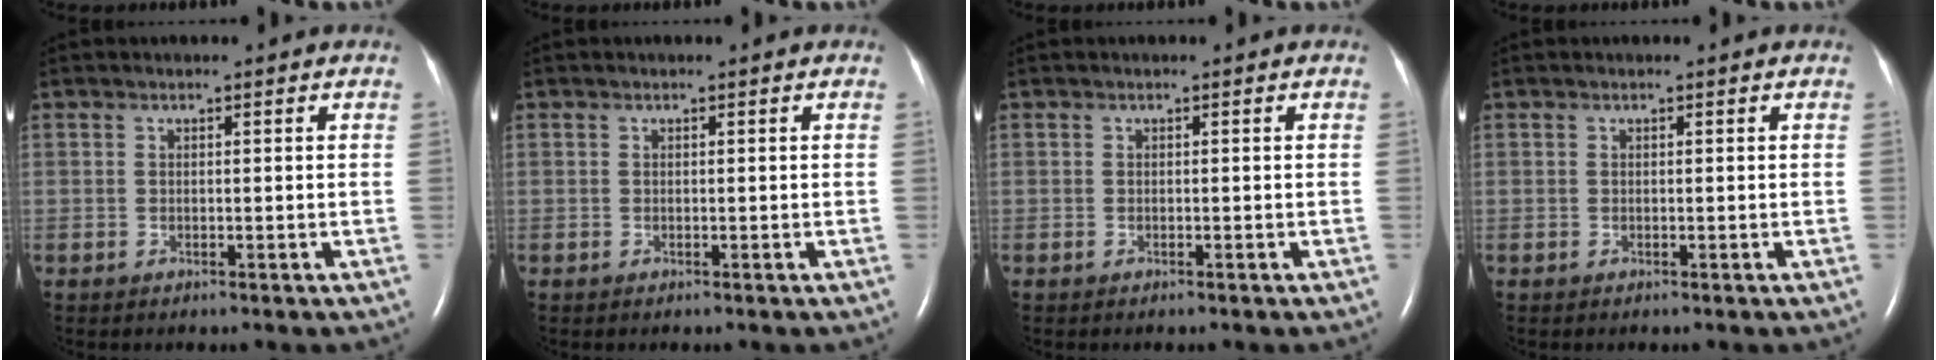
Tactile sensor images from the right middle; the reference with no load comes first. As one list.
[{"total": 0.0}, {"total": 0.0}, {"total": 0.0}]